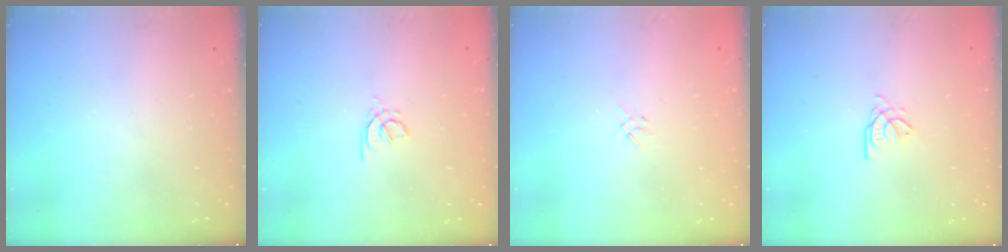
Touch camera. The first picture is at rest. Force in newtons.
{"total": 2.0, "press": 1.9, "slide": 0.5}
{"total": 1.3, "press": 1.2, "slide": 0.5}
{"total": 2.4, "press": 2.4, "slide": 0.1}